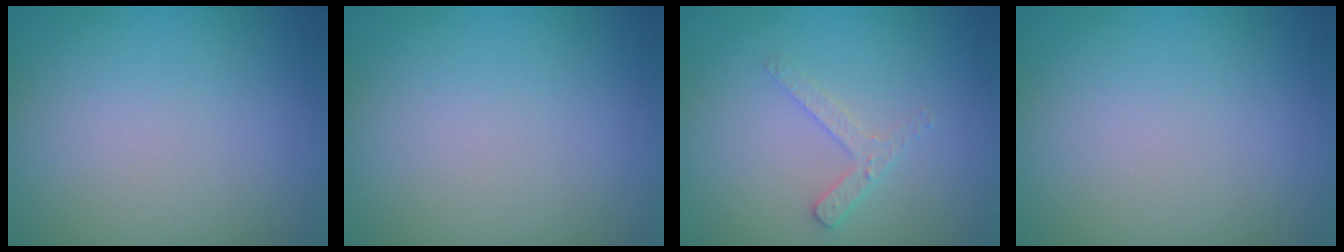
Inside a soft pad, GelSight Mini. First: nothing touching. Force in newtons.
{"total": 0.0}
{"total": 1.7, "press": 1.7, "slide": 0.3}
{"total": 0.0}